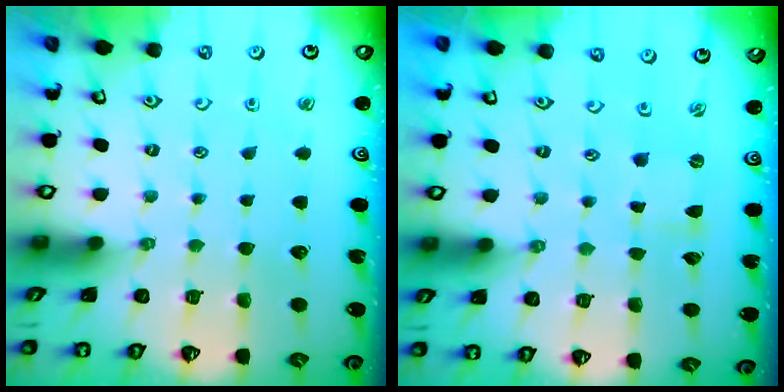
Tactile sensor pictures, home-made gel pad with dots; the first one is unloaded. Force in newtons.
{"total": 0.0}